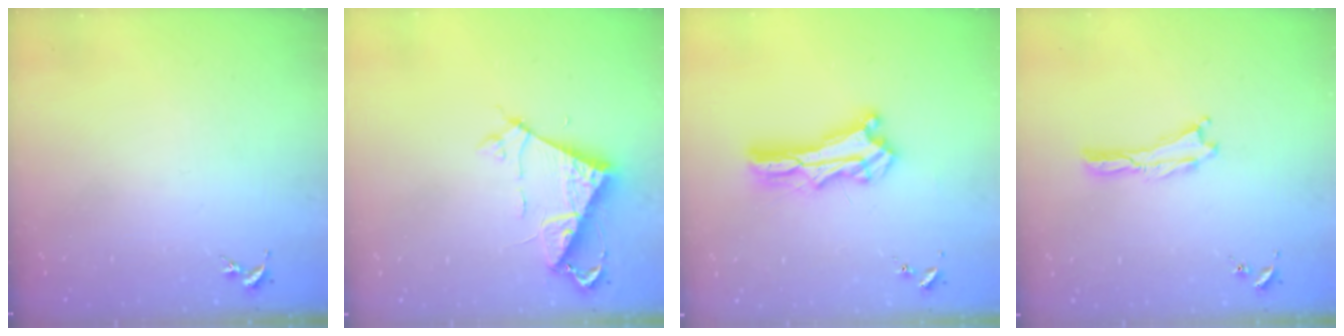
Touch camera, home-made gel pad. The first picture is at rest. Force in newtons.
{"total": 6.6, "press": 6.5, "slide": 0.7}
{"total": 8.1, "press": 8.0, "slide": 0.6}
{"total": 0.0}